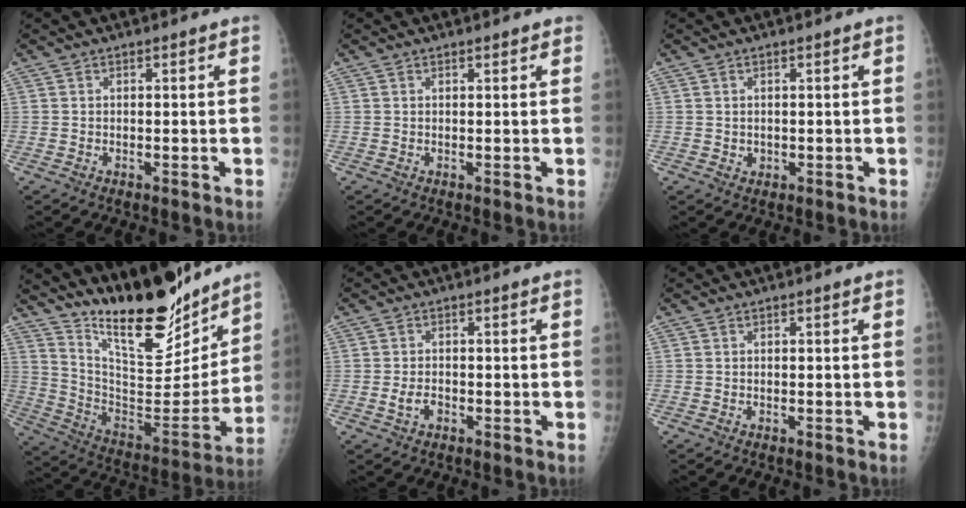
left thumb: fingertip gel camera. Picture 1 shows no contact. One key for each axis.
{"total": 0.8, "fx": 0.7, "fy": 0.3, "fz": 0.3, "tx": -0.004, "ty": -0.003, "tz": 0.007}
{"total": 0.9, "fx": 0.2, "fy": 0.8, "fz": 0.3, "tx": 0.000, "ty": -0.001, "tz": 0.005}
{"total": 22.3, "fx": 18.1, "fy": 6.6, "fz": 11.2, "tx": -0.134, "ty": -0.117, "tz": 0.309}
{"total": 2.4, "fx": -0.7, "fy": 1.6, "fz": 1.6, "tx": -0.031, "ty": 0.005, "tz": -0.012}
{"total": 0.0}